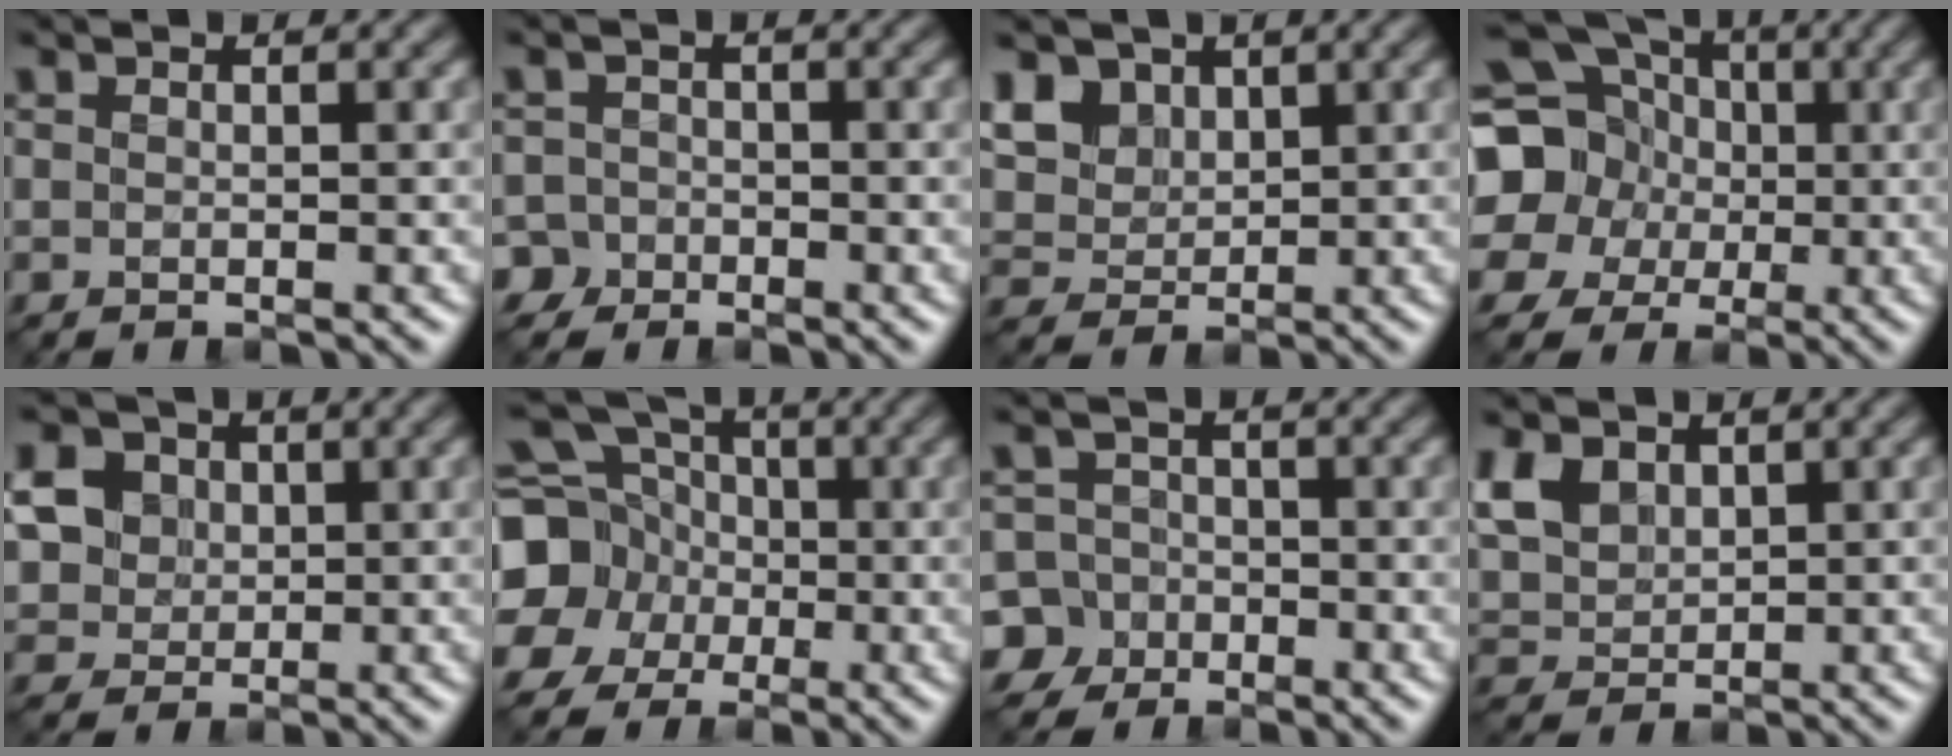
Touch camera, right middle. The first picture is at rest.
{"total": 2.8, "force": [-1.9, 2.1, 0.2], "torque": [0.010, -0.002, -0.037]}
{"total": 7.3, "force": [3.7, 5.1, 3.5], "torque": [-0.115, 0.009, 0.072]}
{"total": 18.7, "force": [2.0, 17.4, 6.5], "torque": [-0.176, 0.004, -0.005]}
{"total": 12.0, "force": [4.3, 9.9, 5.2], "torque": [-0.131, 0.023, 0.074]}
{"total": 13.7, "force": [-1.2, 12.8, 4.7], "torque": [-0.156, -0.001, -0.056]}
{"total": 6.9, "force": [-3.8, 5.6, 1.1], "torque": [-0.019, -0.015, -0.087]}
{"total": 5.1, "force": [2.5, 3.6, 2.6], "torque": [-0.082, 0.002, 0.053]}